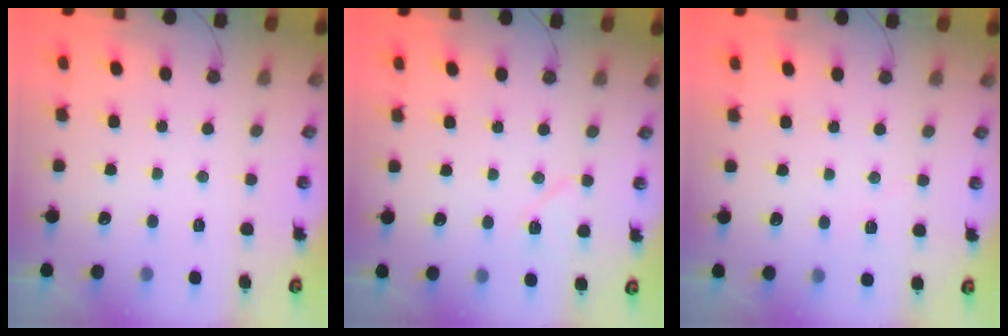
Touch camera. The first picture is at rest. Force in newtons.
{"total": 6.9, "press": 6.8, "slide": 1.3}
{"total": 3.0, "press": 2.1, "slide": 2.2}